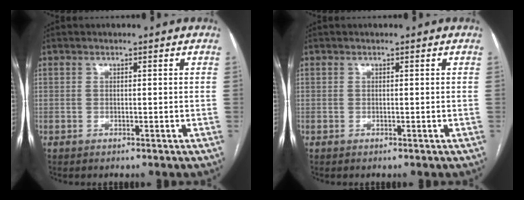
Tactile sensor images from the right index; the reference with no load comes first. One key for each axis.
{"total": 0.0}